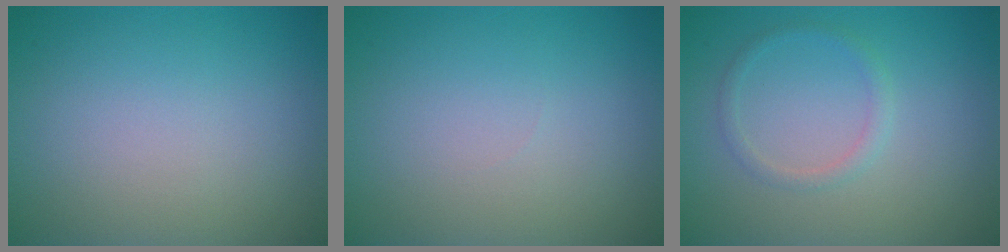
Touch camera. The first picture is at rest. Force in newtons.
{"total": 0.0}
{"total": 1.2, "press": 1.2, "slide": 0.0}